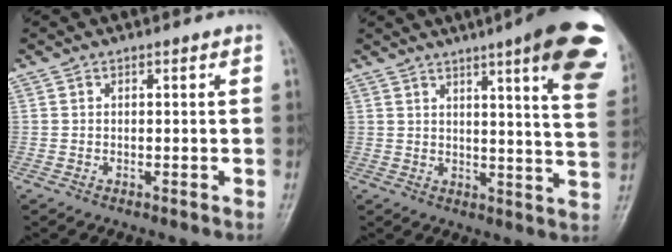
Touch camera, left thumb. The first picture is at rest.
{"total": 19.4, "force": [10.9, 2.8, 15.8], "torque": [-0.181, -0.038, 0.121]}